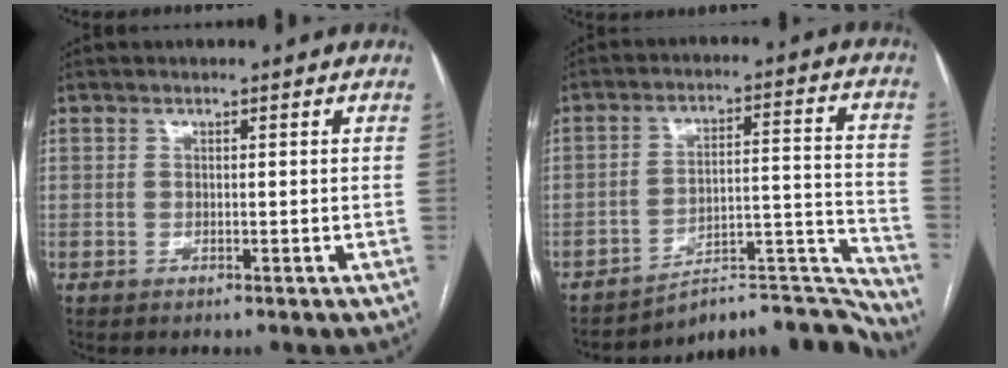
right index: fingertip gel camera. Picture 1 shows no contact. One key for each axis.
{"total": 16.0, "fx": -15.8, "fy": 1.8, "fz": 1.7, "tx": 0.013, "ty": 0.067, "tz": -0.223}